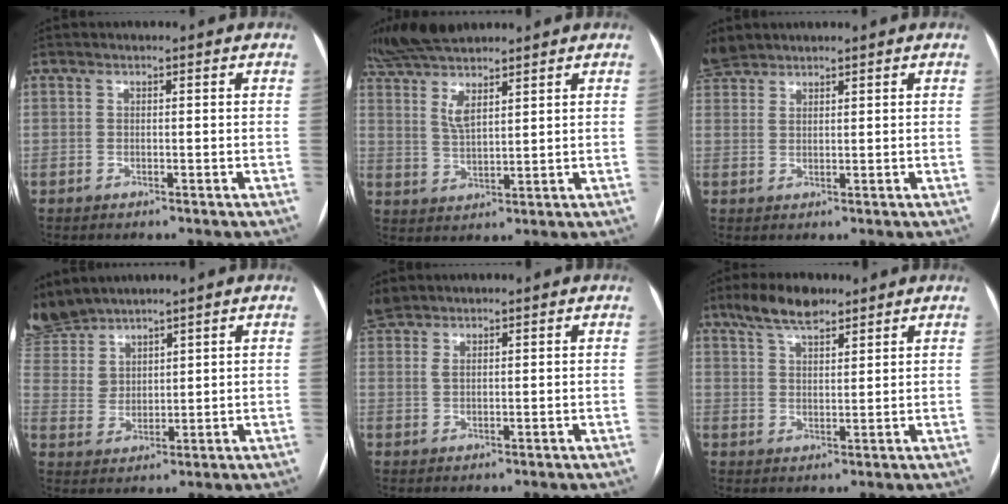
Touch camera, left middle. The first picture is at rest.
{"total": 11.4, "force": [9.0, 2.2, 6.6], "torque": [-0.128, 0.014, 0.166]}
{"total": 3.8, "force": [3.6, 1.1, 0.5], "torque": [-0.023, 0.015, 0.076]}
{"total": 9.5, "force": [8.7, 3.7, 1.5], "torque": [-0.053, 0.003, 0.194]}
{"total": 4.3, "force": [3.6, 1.9, 1.5], "torque": [-0.042, 0.013, 0.079]}
{"total": 6.9, "force": [5.3, 2.2, 3.9], "torque": [-0.076, 0.013, 0.097]}